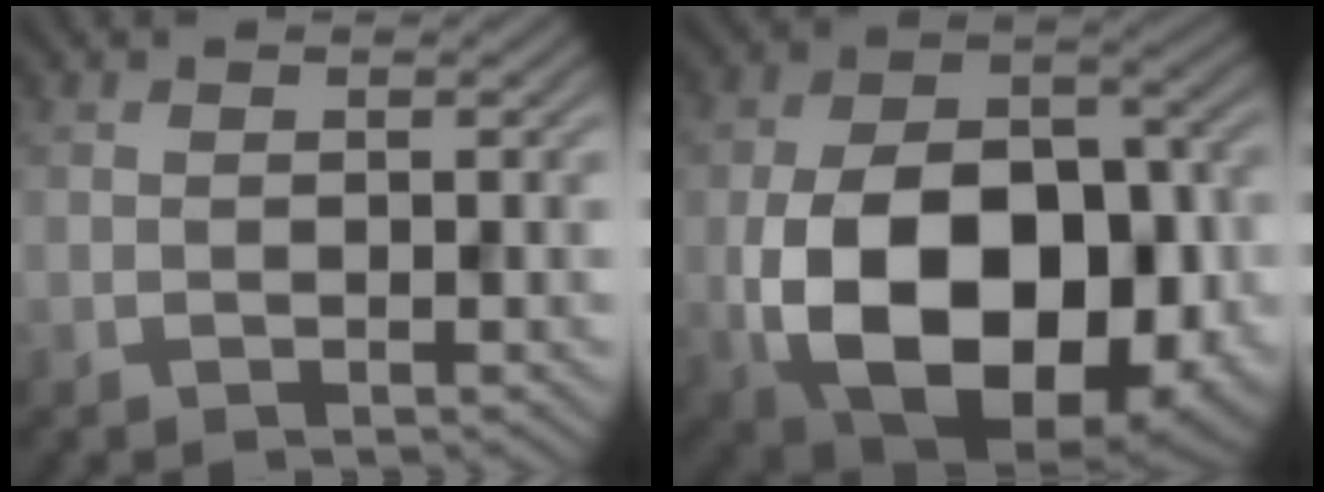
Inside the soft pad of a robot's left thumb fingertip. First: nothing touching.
{"total": 18.0, "force": [-5.1, 11.4, 13.0], "torque": [-0.236, -0.043, -0.072]}